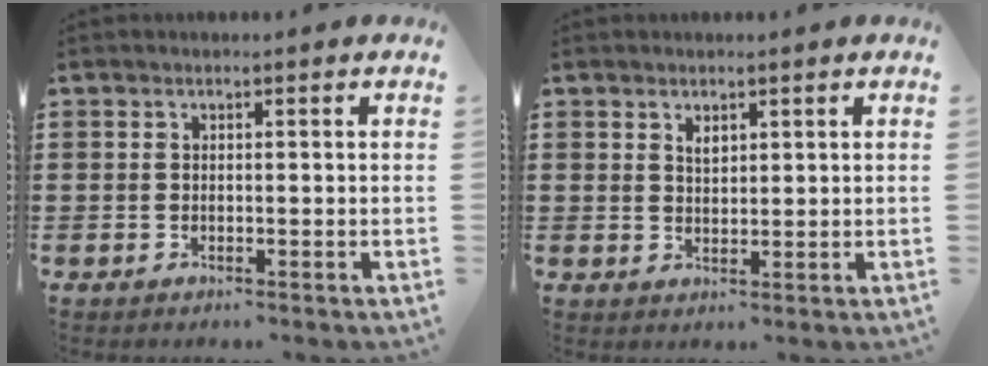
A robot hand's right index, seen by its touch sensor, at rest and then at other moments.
{"total": 1.5, "force": [1.1, 0.7, 0.8], "torque": [-0.018, 0.002, 0.020]}